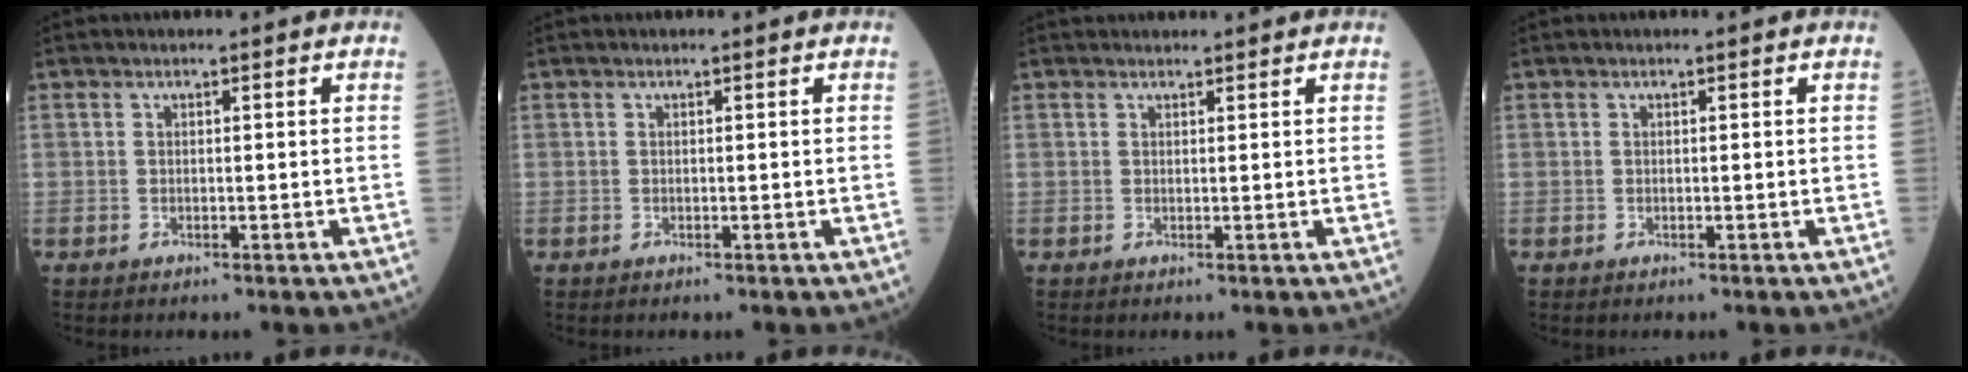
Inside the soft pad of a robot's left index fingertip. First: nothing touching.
{"total": 0.0}
{"total": 3.3, "force": [3.2, 0.5, 0.7], "torque": [-0.006, 0.027, 0.043]}
{"total": 0.0}